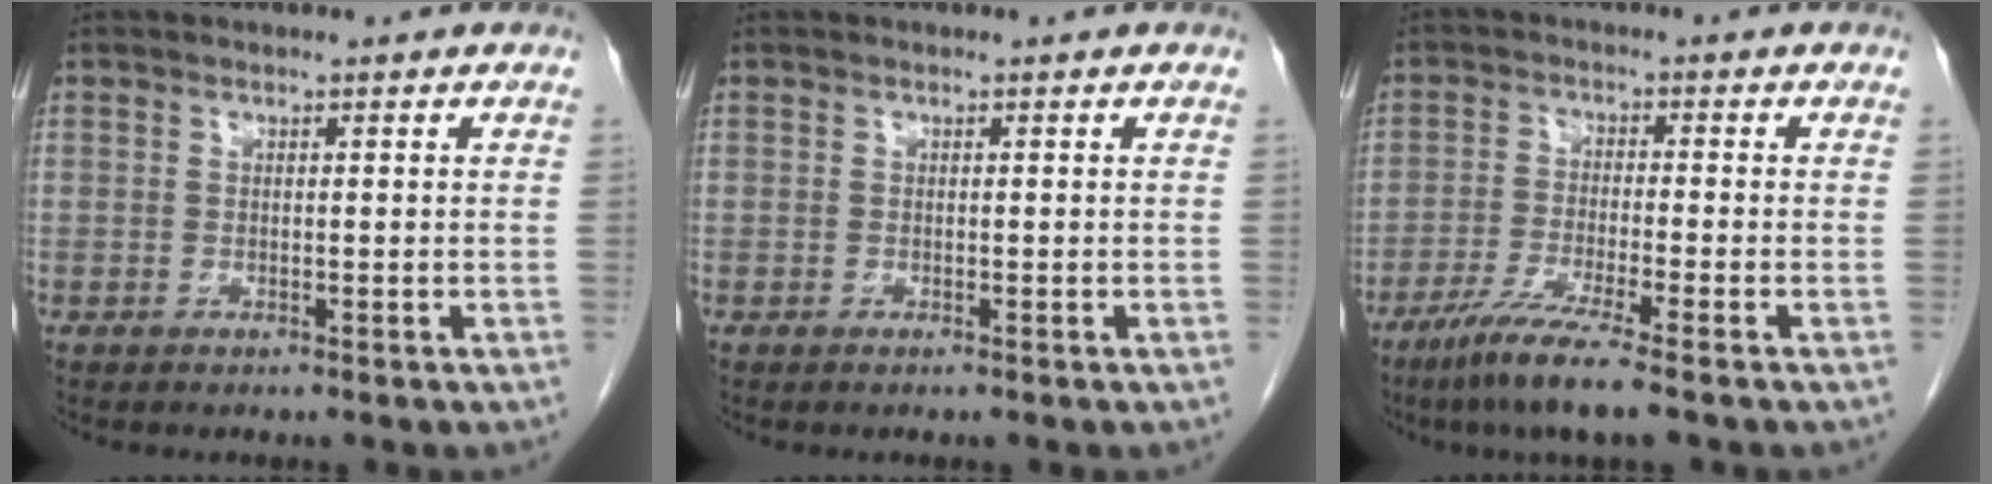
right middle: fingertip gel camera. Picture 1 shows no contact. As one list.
[{"total": 0.0}, {"total": 7.9, "force": [-5.6, -0.6, 5.6], "torque": [-0.104, -0.026, -0.104]}]